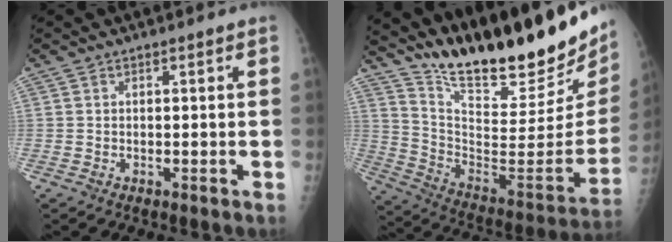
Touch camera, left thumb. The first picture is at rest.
{"total": 31.0, "force": [23.6, 7.6, 18.5], "torque": [-0.268, -0.123, 0.363]}